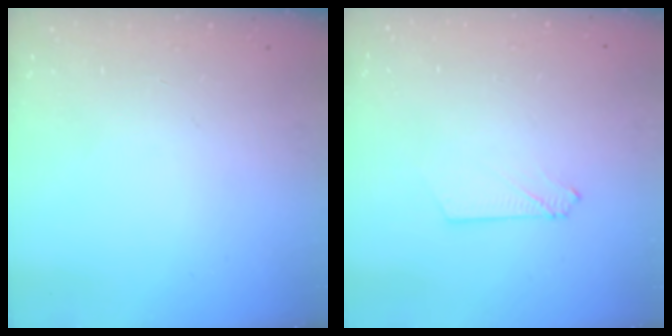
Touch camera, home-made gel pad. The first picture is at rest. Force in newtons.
{"total": 2.6, "press": 2.6, "slide": 0.3}